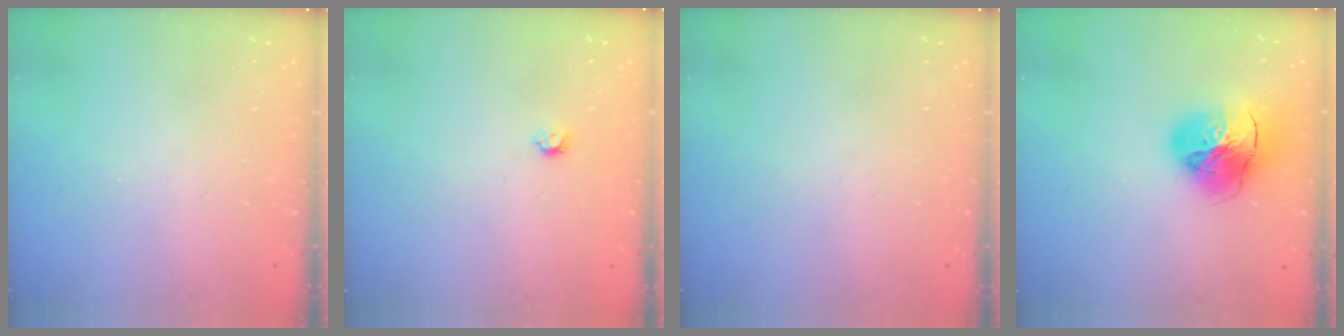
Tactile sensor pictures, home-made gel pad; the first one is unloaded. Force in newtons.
{"total": 3.6, "press": 3.6, "slide": 0.7}
{"total": 0.0}
{"total": 17.8, "press": 17.7, "slide": 2.1}